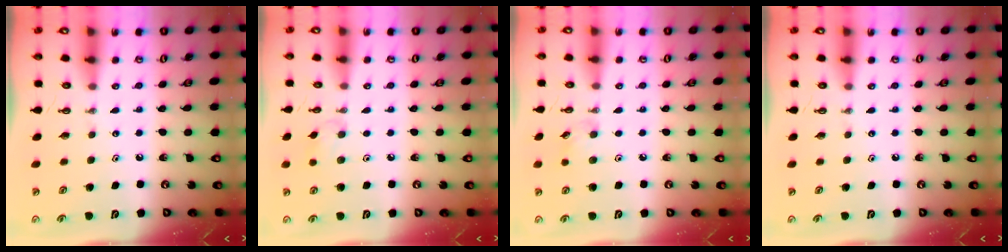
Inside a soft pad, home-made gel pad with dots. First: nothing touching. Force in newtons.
{"total": 6.2, "press": 6.1, "slide": 0.9}
{"total": 4.8, "press": 4.5, "slide": 1.4}
{"total": 0.0}